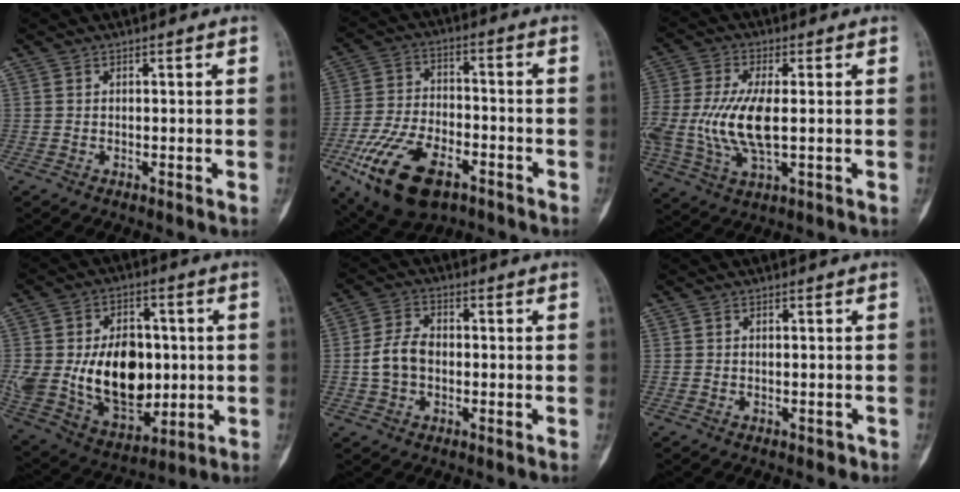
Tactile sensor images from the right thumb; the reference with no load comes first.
{"total": 17.8, "force": [-9.1, 9.2, 12.2], "torque": [-0.231, 0.030, -0.155]}
{"total": 13.7, "force": [-0.6, 5.7, 12.4], "torque": [-0.291, -0.007, -0.007]}
{"total": 21.8, "force": [-0.1, 14.8, 16.0], "torque": [-0.258, -0.001, 0.024]}
{"total": 6.4, "force": [-0.7, 4.6, 4.4], "torque": [-0.083, 0.019, -0.019]}
{"total": 0.9, "force": [-0.6, 0.6, 0.4], "torque": [-0.003, 0.005, -0.007]}